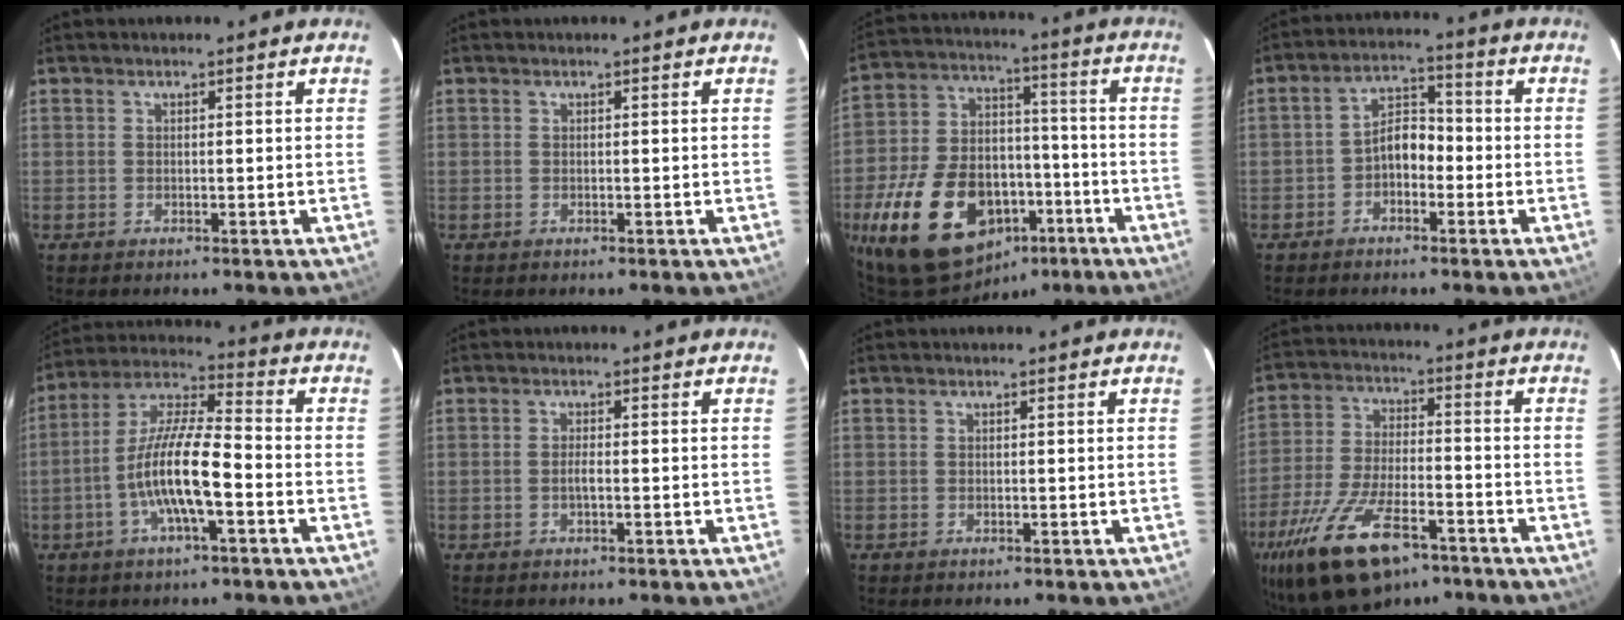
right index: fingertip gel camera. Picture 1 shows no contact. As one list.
[{"total": 0.0}, {"total": 23.1, "force": [-11.6, 14.2, 14.0], "torque": [-0.299, 0.017, -0.168]}, {"total": 5.3, "force": [-2.1, 3.4, 3.4], "torque": [-0.059, 0.022, -0.037]}, {"total": 12.3, "force": [-4.2, 2.4, 11.3], "torque": [-0.230, 0.002, -0.083]}, {"total": 1.0, "force": [-0.4, 0.1, 0.9], "torque": [-0.020, 0.000, -0.008]}, {"total": 0.0}, {"total": 20.5, "force": [-12.9, 8.9, 13.2], "torque": [-0.281, -0.034, -0.222]}]